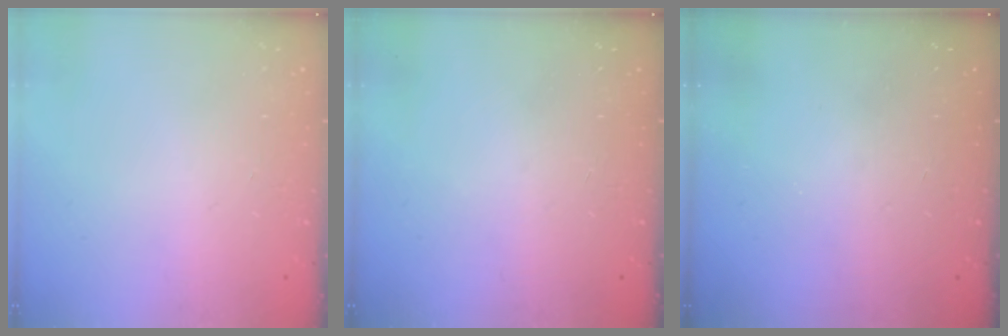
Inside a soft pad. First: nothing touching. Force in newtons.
{"total": 0.0}
{"total": 0.0}